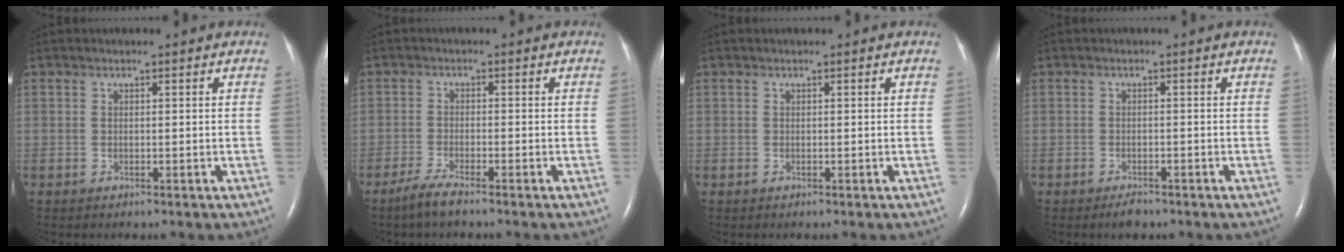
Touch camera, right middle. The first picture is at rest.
{"total": 3.3, "force": [-2.6, 0.0, 2.0], "torque": [-0.053, -0.008, -0.056]}
{"total": 0.0}
{"total": 1.8, "force": [-1.5, 0.6, 0.9], "torque": [-0.021, -0.002, -0.020]}